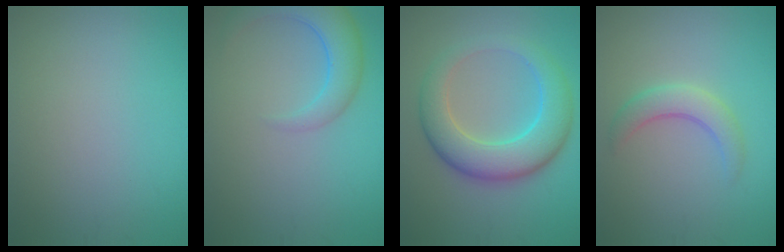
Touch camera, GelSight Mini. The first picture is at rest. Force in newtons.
{"total": 4.6, "press": 4.6, "slide": 0.4}
{"total": 7.1, "press": 7.1, "slide": 0.2}
{"total": 2.9, "press": 2.9, "slide": 0.1}